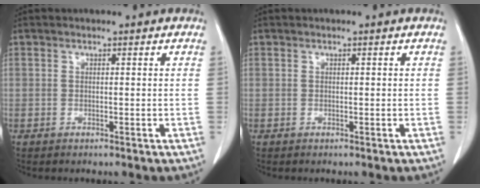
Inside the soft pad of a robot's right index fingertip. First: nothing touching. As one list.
[{"total": 0.0}]